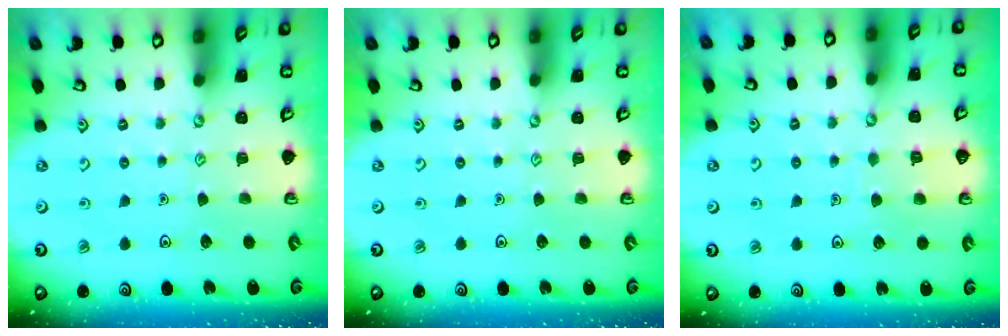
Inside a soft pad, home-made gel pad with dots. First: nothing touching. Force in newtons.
{"total": 0.0}
{"total": 5.0, "press": 4.9, "slide": 0.4}